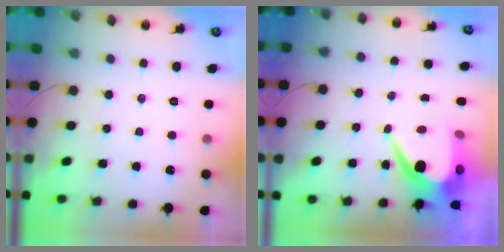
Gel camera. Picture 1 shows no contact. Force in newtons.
{"total": 10.1, "press": 10.1, "slide": 0.9}